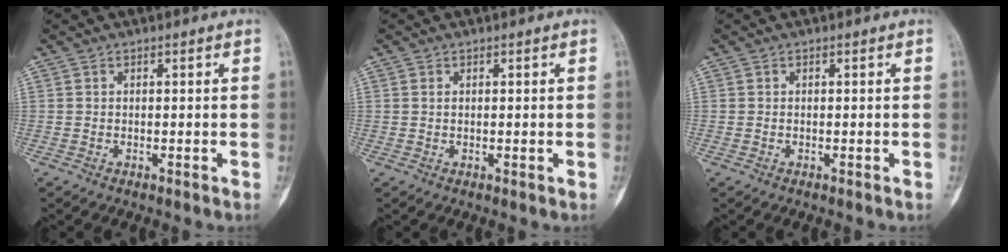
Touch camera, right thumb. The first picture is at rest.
{"total": 0.6, "force": [0.2, 0.3, 0.4], "torque": [-0.012, -0.001, 0.004]}
{"total": 0.0}